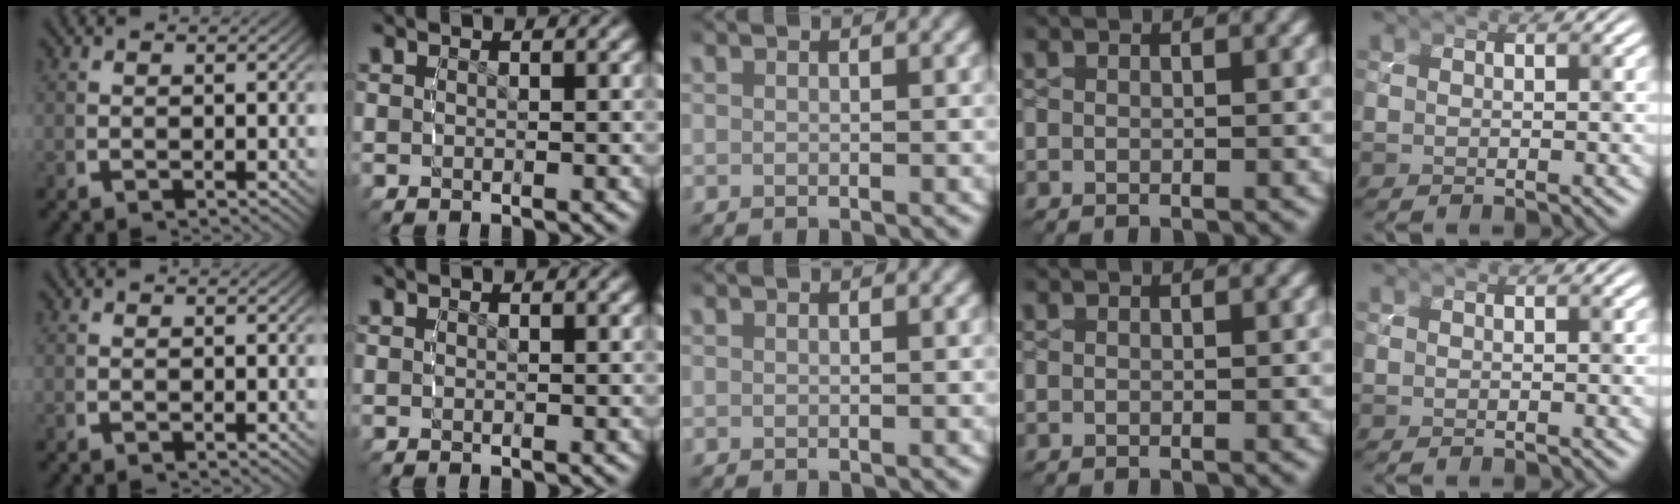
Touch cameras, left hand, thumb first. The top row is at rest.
{}